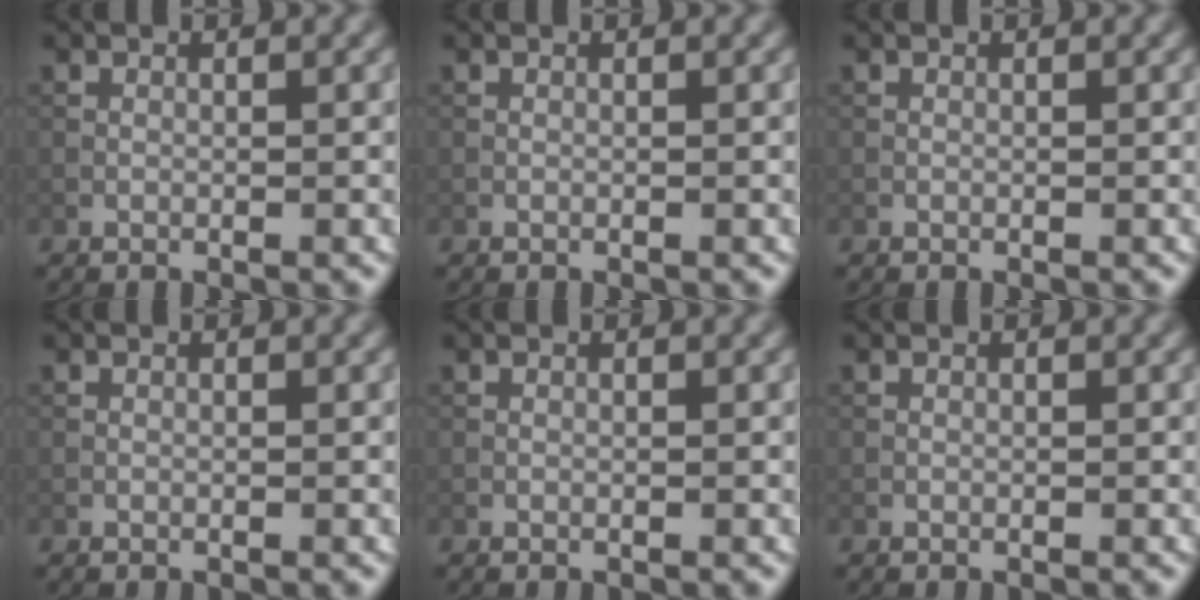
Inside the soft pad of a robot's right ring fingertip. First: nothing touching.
{"total": 0.0}
{"total": 0.0}
{"total": 0.0}
{"total": 0.0}
{"total": 0.0}